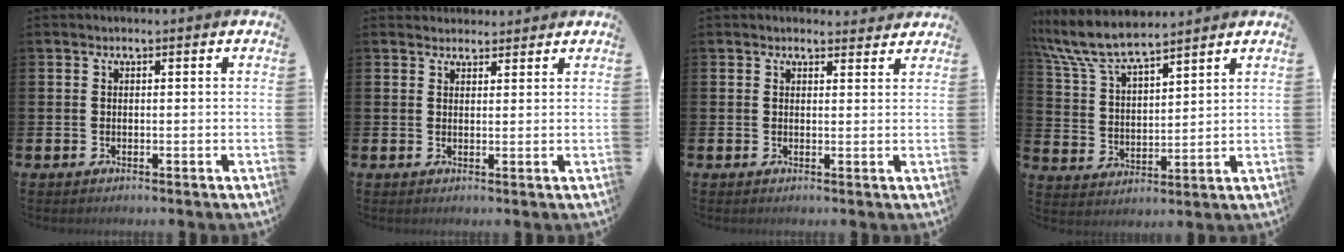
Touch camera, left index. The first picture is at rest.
{"total": 2.3, "force": [2.2, 0.7, -0.1], "torque": [0.014, -0.010, 0.037]}
{"total": 1.7, "force": [1.7, 0.3, 0.0], "torque": [0.012, -0.009, 0.027]}
{"total": 8.2, "force": [7.7, 1.2, 2.8], "torque": [-0.084, -0.035, 0.137]}